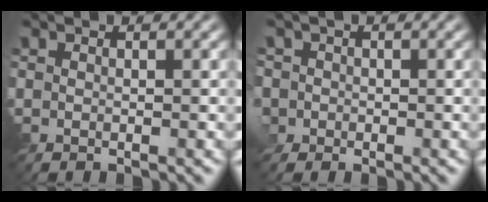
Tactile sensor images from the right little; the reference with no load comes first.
{"total": 5.0, "force": [-0.3, 4.7, 1.8], "torque": [-0.054, 0.027, -0.036]}